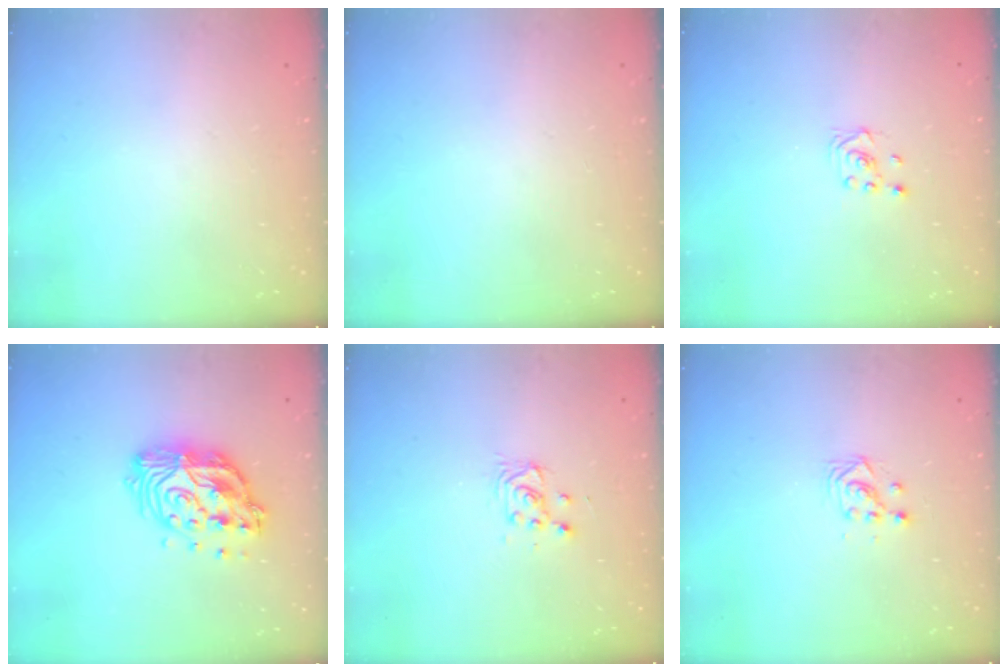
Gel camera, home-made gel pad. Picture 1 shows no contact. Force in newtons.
{"total": 0.0}
{"total": 1.6, "press": 1.4, "slide": 0.9}
{"total": 15.0, "press": 14.9, "slide": 1.3}
{"total": 3.1, "press": 3.1, "slide": 0.2}
{"total": 3.0, "press": 3.0, "slide": 0.2}